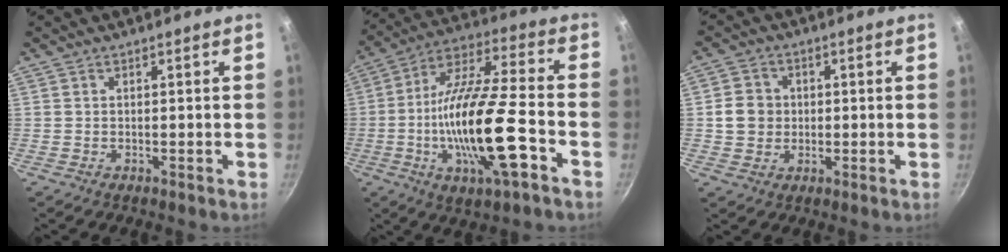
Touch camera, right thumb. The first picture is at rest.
{"total": 21.5, "force": [-6.2, 5.6, 19.8], "torque": [-0.358, 0.026, -0.119]}
{"total": 5.7, "force": [0.2, 5.2, 2.3], "torque": [-0.017, 0.009, -0.003]}